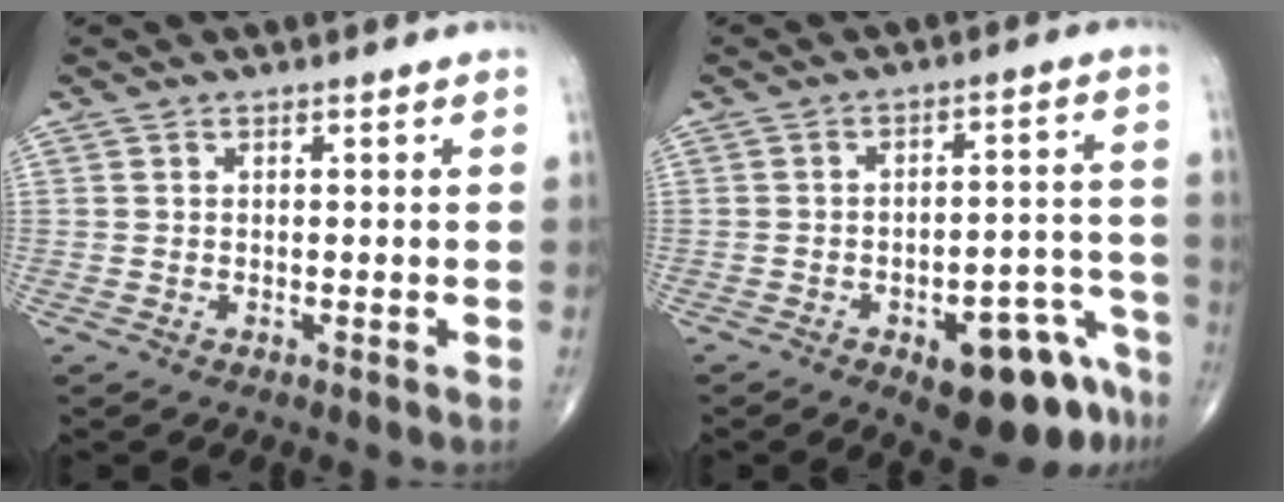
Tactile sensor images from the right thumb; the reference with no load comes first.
{"total": 14.2, "force": [-8.3, 5.7, 10.0], "torque": [-0.088, 0.069, -0.102]}